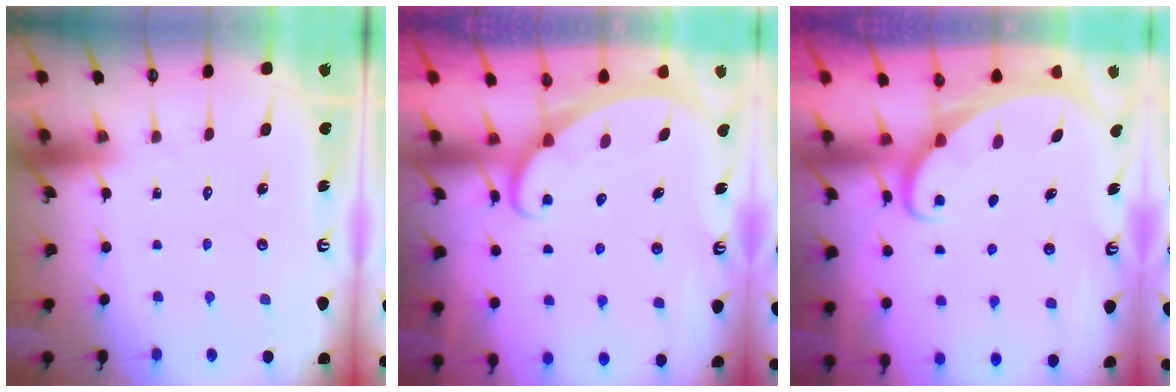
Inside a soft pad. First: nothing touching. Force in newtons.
{"total": 2.6, "press": 2.6, "slide": 0.3}
{"total": 2.4, "press": 2.4, "slide": 0.3}